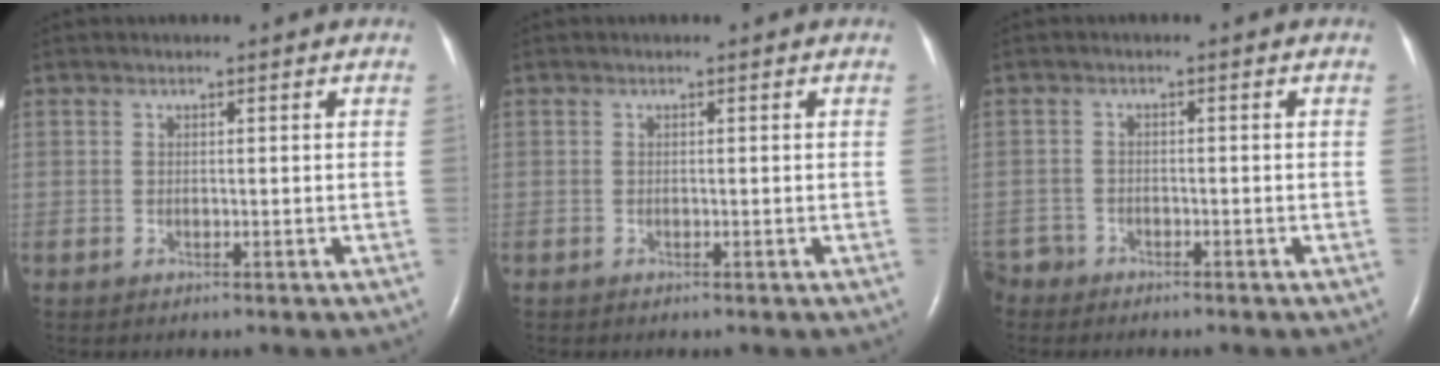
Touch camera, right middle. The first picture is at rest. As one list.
[{"total": 0.0}, {"total": 2.8, "force": [-2.5, 1.1, -0.4], "torque": [0.004, -0.001, -0.050]}]